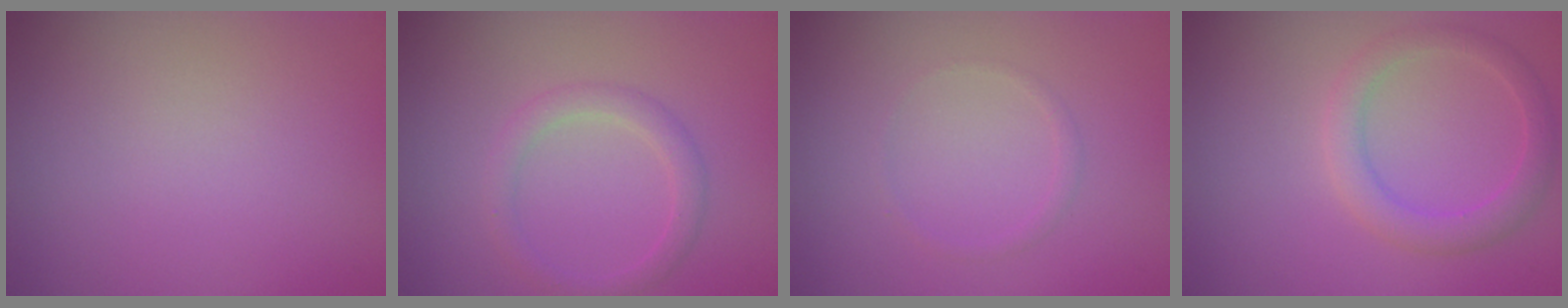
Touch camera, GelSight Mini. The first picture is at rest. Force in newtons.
{"total": 2.0, "press": 2.0, "slide": 0.1}
{"total": 0.7, "press": 0.7, "slide": 0.0}
{"total": 2.9, "press": 2.9, "slide": 0.1}